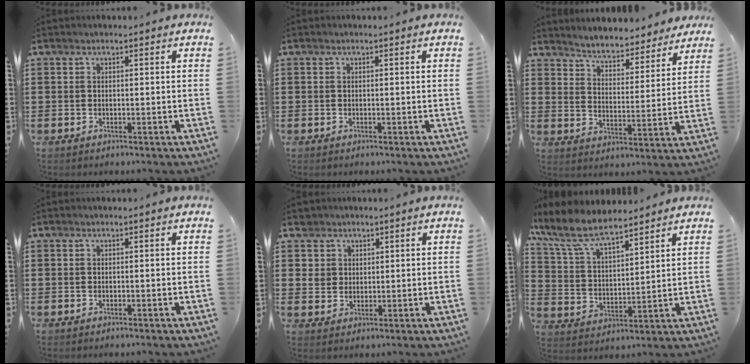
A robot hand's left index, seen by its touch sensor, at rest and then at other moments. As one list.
[{"total": 0.0}, {"total": 4.5, "force": [4.5, 0.0, 0.1], "torque": [-0.028, -0.037, 0.075]}, {"total": 0.0}, {"total": 4.0, "force": [2.2, 3.3, 0.2], "torque": [-0.013, 0.009, 0.039]}, {"total": 9.1, "force": [7.9, 2.1, 4.1], "torque": [-0.111, -0.034, 0.140]}]